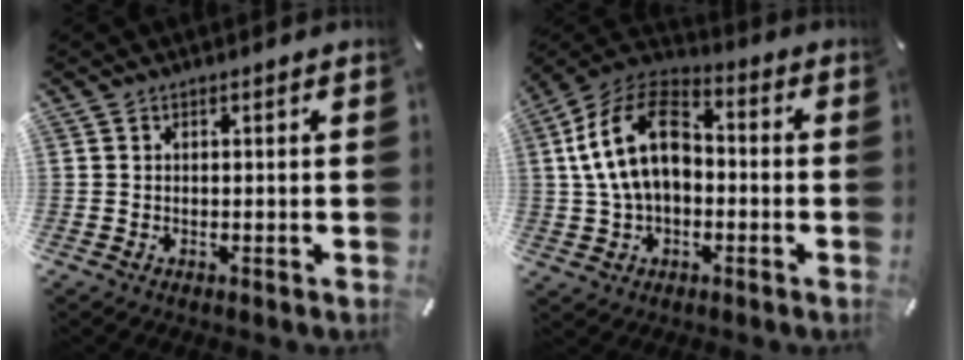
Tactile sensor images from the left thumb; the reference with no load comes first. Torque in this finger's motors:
{"motor_torque": [1.19, 2.70, 1.19, -0.74, 0.70]}